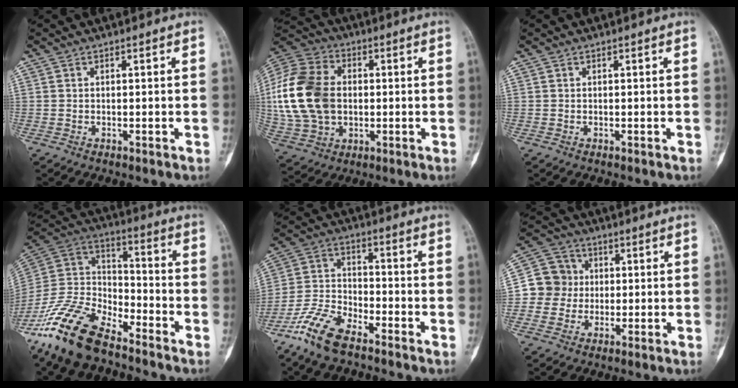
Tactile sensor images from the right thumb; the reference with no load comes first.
{"total": 20.2, "force": [0.7, 14.5, 14.1], "torque": [-0.280, 0.012, 0.015]}
{"total": 0.0}
{"total": 18.5, "force": [-13.6, 7.5, 10.1], "torque": [-0.194, 0.061, -0.262]}
{"total": 11.0, "force": [-7.8, 4.1, 6.5], "torque": [-0.143, 0.035, -0.162]}
{"total": 8.1, "force": [-0.1, 7.9, 1.8], "torque": [0.006, 0.019, -0.012]}